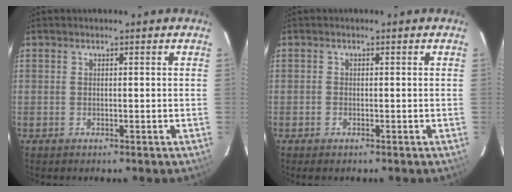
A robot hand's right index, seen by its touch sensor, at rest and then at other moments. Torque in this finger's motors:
{"motor_torque": [0.15, -0.08, 0.03, 0.02]}